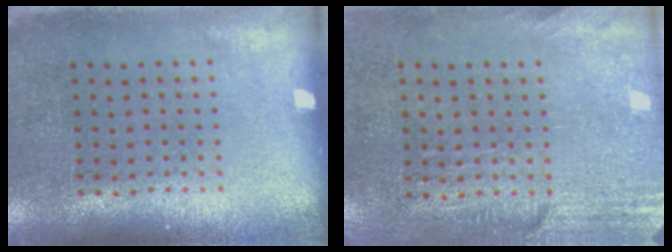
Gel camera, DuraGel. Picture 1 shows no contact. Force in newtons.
{"total": 2.8, "press": 2.4, "slide": 1.5}